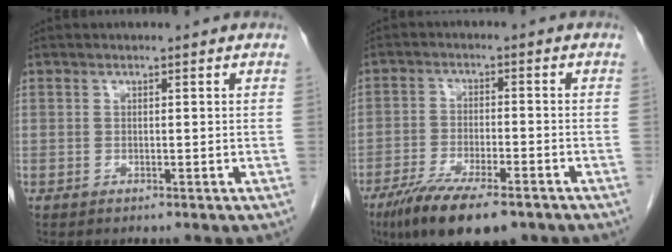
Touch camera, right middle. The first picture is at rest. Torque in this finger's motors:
{"motor_torque": [1.27, -0.87, 0.32, 0.13]}